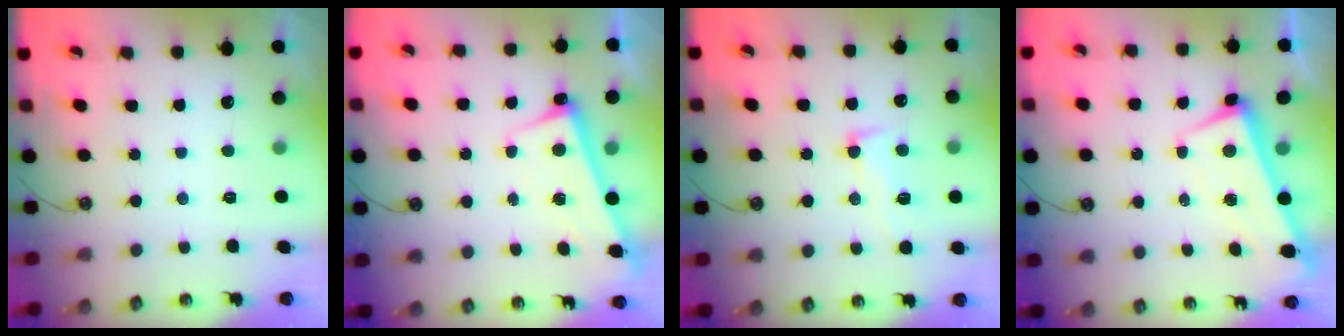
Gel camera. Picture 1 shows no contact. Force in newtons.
{"total": 2.8, "press": 2.7, "slide": 0.5}
{"total": 6.2, "press": 6.1, "slide": 1.4}
{"total": 1.5, "press": 0.4, "slide": 1.5}